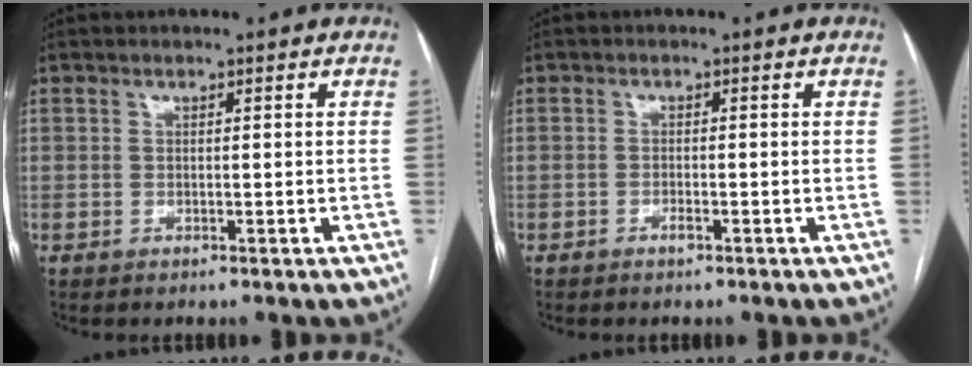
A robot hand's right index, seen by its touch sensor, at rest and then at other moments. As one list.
[{"total": 1.1, "force": [-0.8, 0.2, 0.7], "torque": [-0.015, 0.001, -0.013]}]